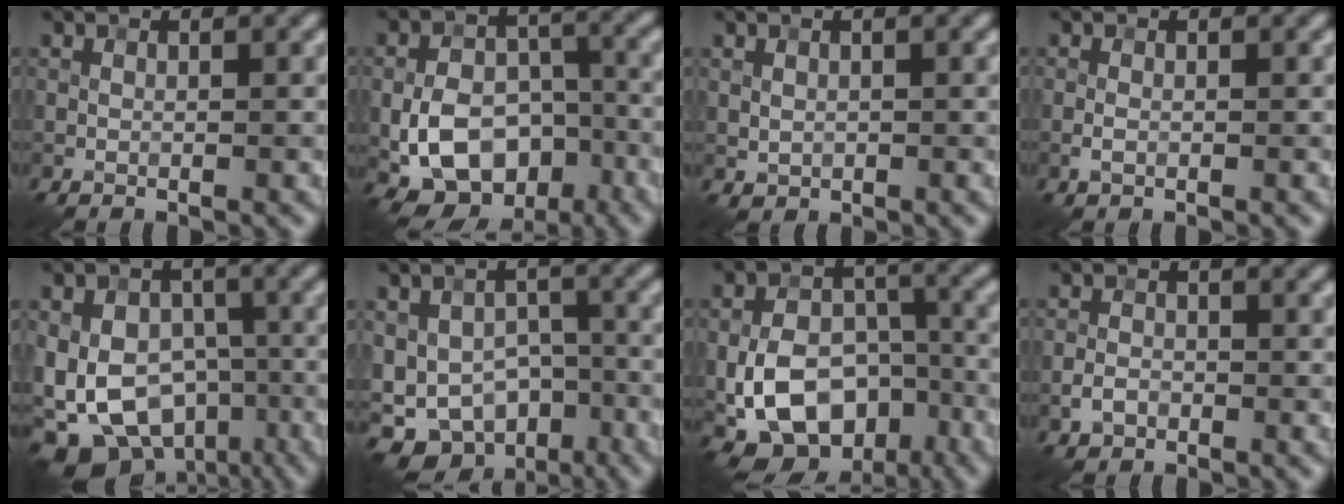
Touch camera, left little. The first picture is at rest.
{"total": 9.4, "force": [-3.3, 6.4, 6.0], "torque": [-0.105, -0.006, -0.056]}
{"total": 0.8, "force": [0.1, 0.7, 0.3], "torque": [-0.008, -0.003, 0.007]}
{"total": 1.0, "force": [-0.3, 0.6, 0.7], "torque": [-0.017, 0.000, -0.007]}
{"total": 14.8, "force": [-5.3, 10.5, 9.1], "torque": [-0.171, -0.010, -0.077]}
{"total": 12.4, "force": [-6.4, 8.6, 6.3], "torque": [-0.096, -0.023, -0.076]}
{"total": 11.0, "force": [-4.0, 7.4, 7.1], "torque": [-0.128, -0.008, -0.062]}
{"total": 1.7, "force": [-0.8, 1.2, 0.8], "torque": [-0.014, 0.001, -0.020]}